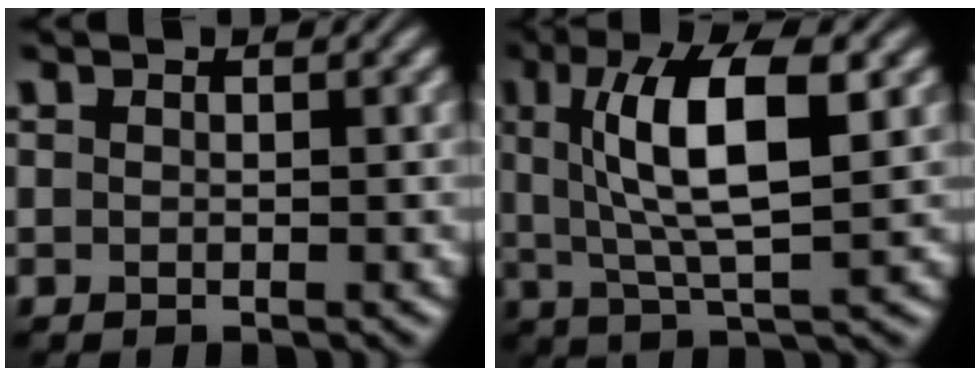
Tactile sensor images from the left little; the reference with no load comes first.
{"total": 9.1, "force": [2.2, 2.7, 8.4], "torque": [-0.141, 0.007, 0.037]}